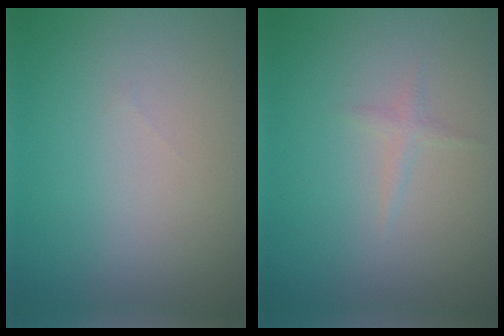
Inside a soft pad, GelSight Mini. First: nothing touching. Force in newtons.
{"total": 0.8, "press": 0.8, "slide": 0.1}